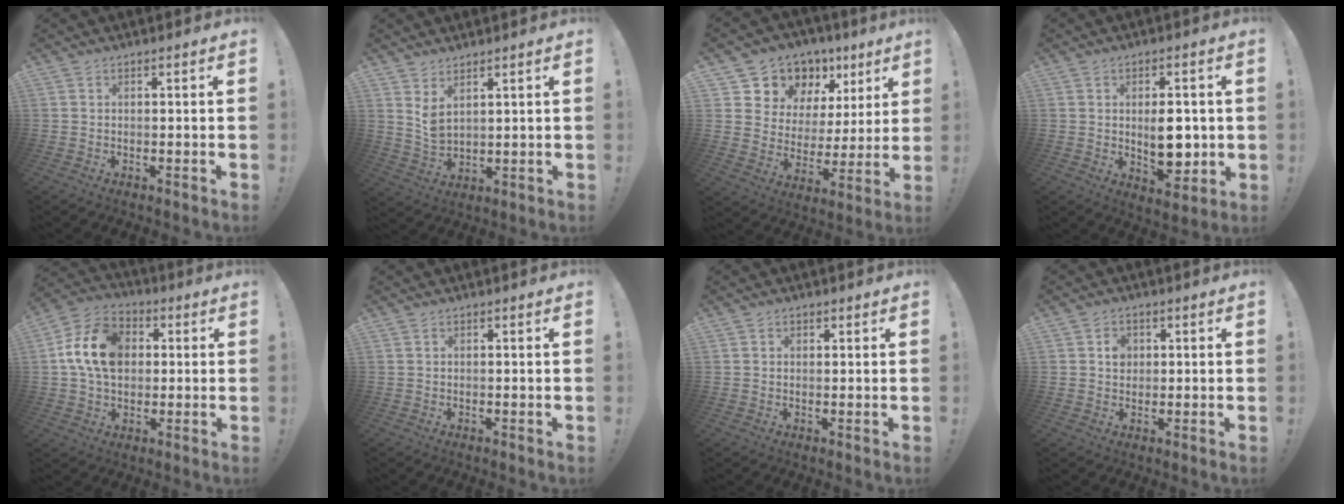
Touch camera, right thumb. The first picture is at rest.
{"total": 5.1, "force": [3.4, 2.1, 3.3], "torque": [-0.063, -0.027, 0.061]}
{"total": 11.6, "force": [8.1, 7.9, 2.4], "torque": [-0.040, -0.072, 0.166]}
{"total": 10.4, "force": [0.0, 5.9, 8.5], "torque": [-0.132, -0.006, 0.002]}
{"total": 16.1, "force": [2.9, 12.0, 10.4], "torque": [-0.176, 0.002, 0.058]}
{"total": 0.0}
{"total": 1.1, "force": [0.7, 0.8, 0.2], "torque": [0.010, -0.005, 0.010]}
{"total": 3.7, "force": [0.7, 3.2, 1.6], "torque": [-0.006, -0.005, 0.007]}